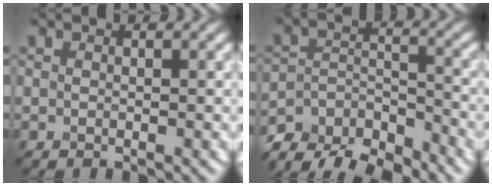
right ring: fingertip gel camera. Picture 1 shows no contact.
{"total": 9.4, "force": [-8.2, 3.6, 2.9], "torque": [-0.048, -0.003, -0.132]}